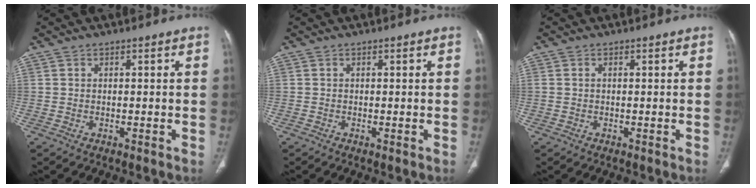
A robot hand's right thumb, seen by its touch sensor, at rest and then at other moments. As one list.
[{"total": 0.0}, {"total": 0.6, "force": [0.0, 0.4, 0.5], "torque": [-0.013, 0.005, 0.004]}]